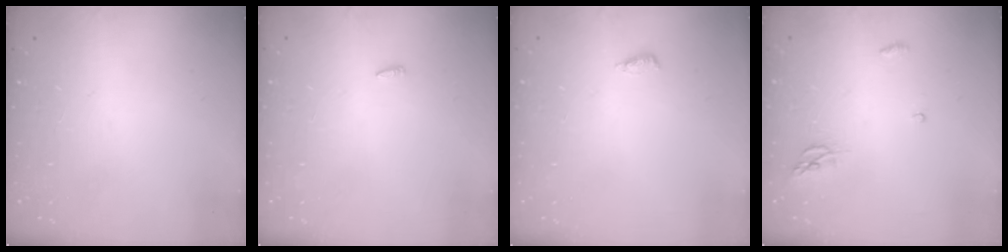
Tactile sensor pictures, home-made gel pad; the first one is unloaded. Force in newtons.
{"total": 1.8, "press": 1.7, "slide": 0.6}
{"total": 3.8, "press": 3.6, "slide": 1.2}
{"total": 4.0, "press": 3.9, "slide": 0.4}